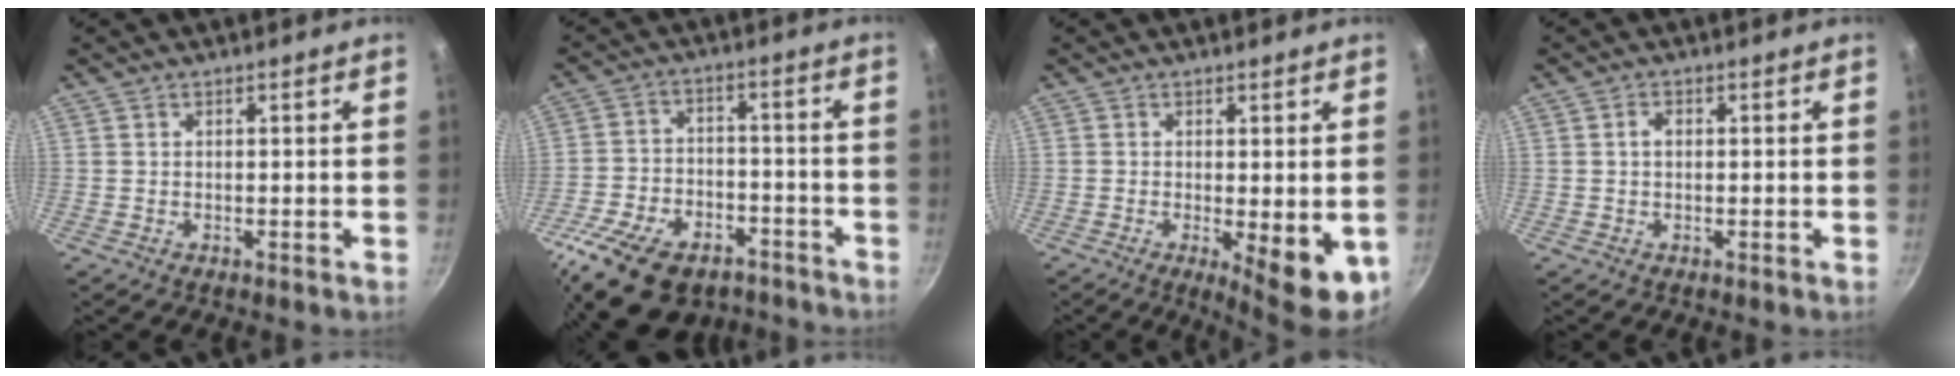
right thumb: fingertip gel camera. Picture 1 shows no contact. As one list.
[{"total": 19.1, "force": [-12.3, 10.9, 9.8], "torque": [-0.160, 0.052, -0.200]}, {"total": 8.6, "force": [-1.7, 2.6, 8.0], "torque": [-0.089, -0.008, -0.010]}, {"total": 1.8, "force": [0.2, 1.2, 1.3], "torque": [-0.020, 0.006, 0.001]}]